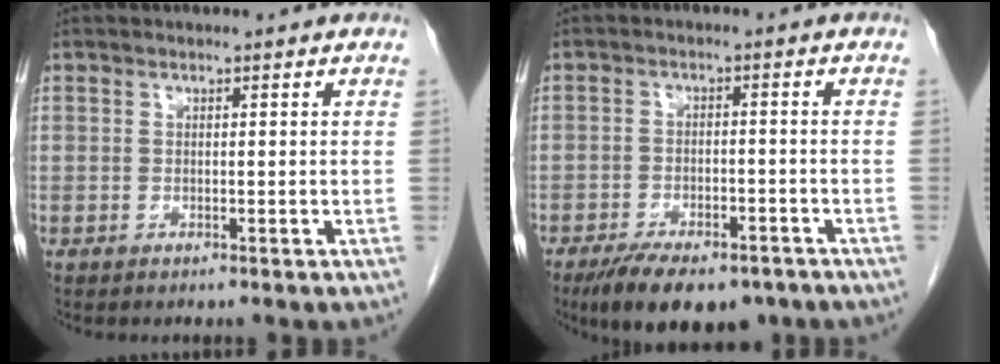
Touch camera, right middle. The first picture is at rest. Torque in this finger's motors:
{"motor_torque": [0.93, -0.72, 0.28, 0.04]}